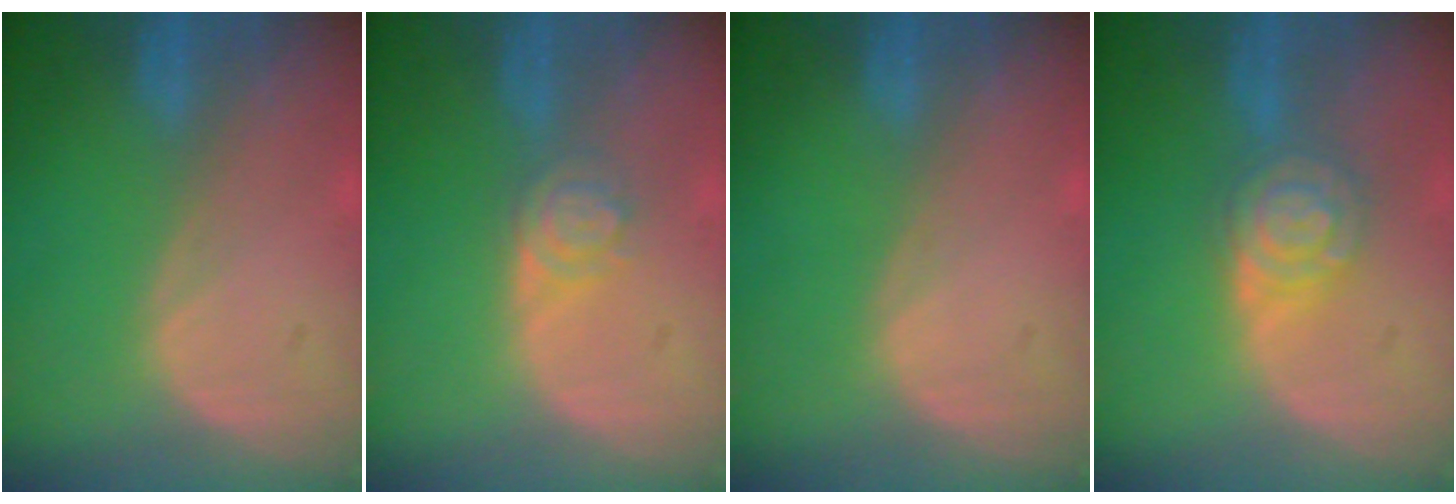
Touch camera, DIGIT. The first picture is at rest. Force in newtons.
{"total": 4.0, "press": 3.4, "slide": 2.2}
{"total": 0.0}
{"total": 6.1, "press": 6.1, "slide": 0.4}